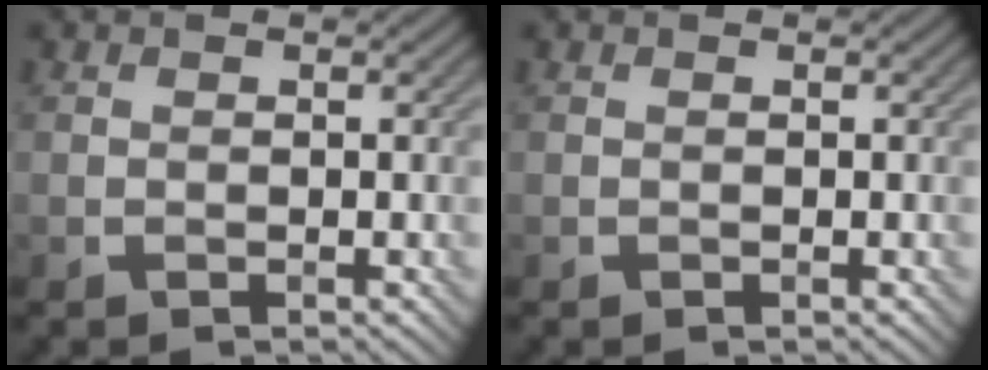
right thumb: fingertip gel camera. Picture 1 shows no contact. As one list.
[{"total": 0.0}]